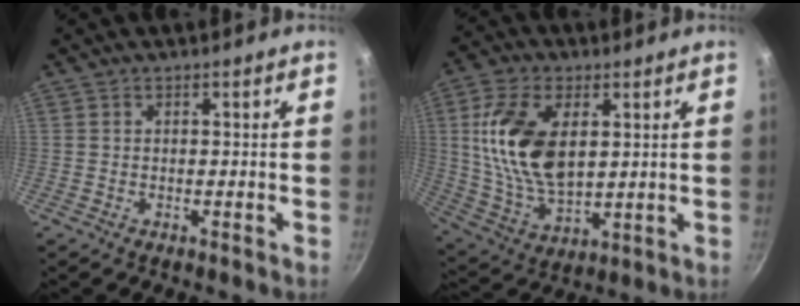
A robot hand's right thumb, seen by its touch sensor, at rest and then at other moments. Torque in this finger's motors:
{"motor_torque": [1.84, 2.67, 1.42, 0.18, 0.23]}